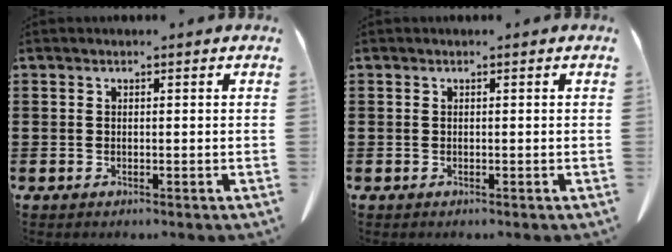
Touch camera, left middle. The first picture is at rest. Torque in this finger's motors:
{"motor_torque": [0.74, -1.40, 0.10, -0.01]}